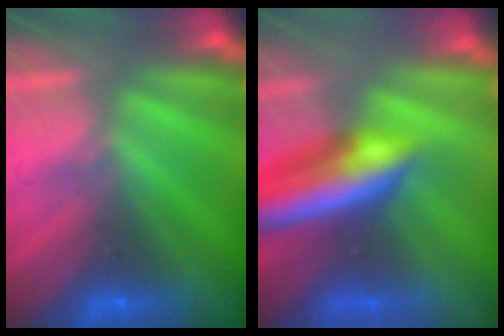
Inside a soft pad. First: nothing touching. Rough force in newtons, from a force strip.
{"total": 7.7}